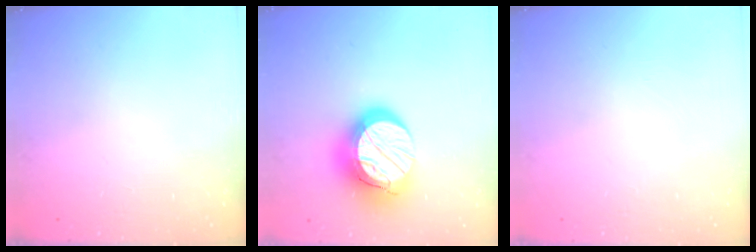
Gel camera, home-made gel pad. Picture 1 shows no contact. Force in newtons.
{"total": 18.5, "press": 18.5, "slide": 1.3}
{"total": 0.0}